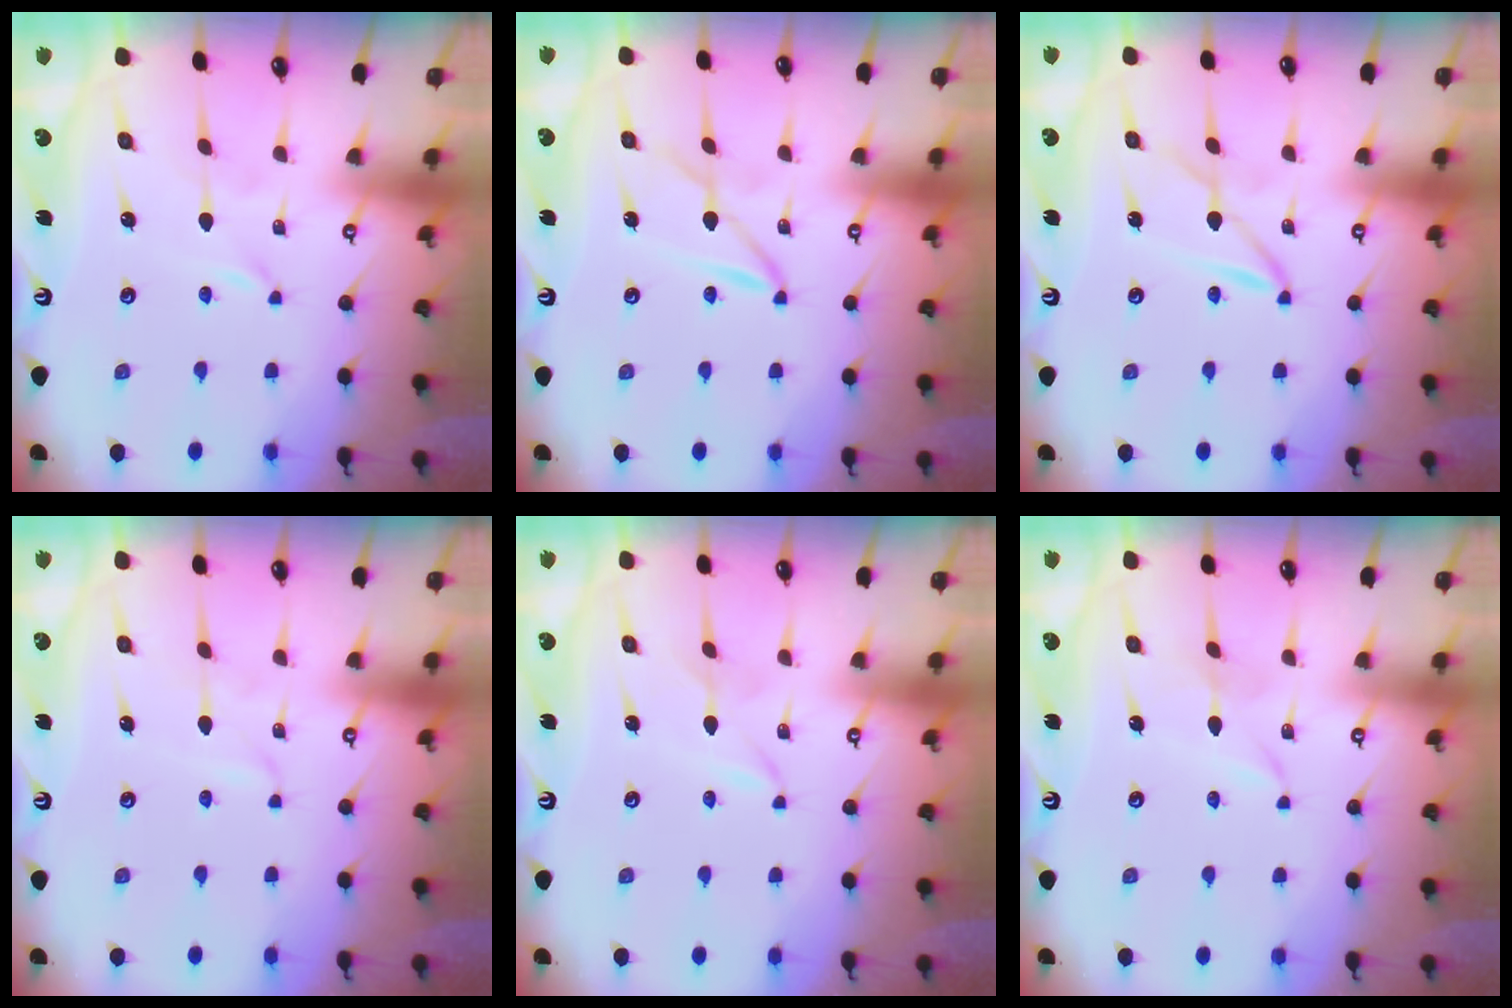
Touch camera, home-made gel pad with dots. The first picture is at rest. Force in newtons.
{"total": 2.5, "press": 2.5, "slide": 0.3}
{"total": 2.5, "press": 2.5, "slide": 0.3}
{"total": 1.6, "press": 1.5, "slide": 0.1}
{"total": 1.7, "press": 1.7, "slide": 0.2}
{"total": 2.6, "press": 2.6, "slide": 0.3}